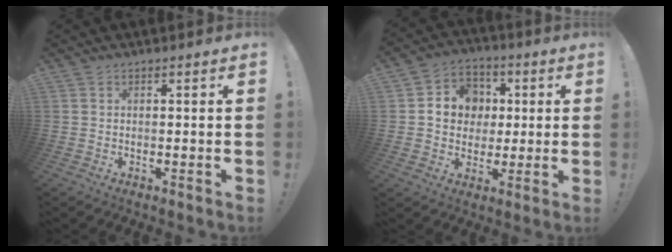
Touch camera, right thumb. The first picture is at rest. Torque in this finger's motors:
{"motor_torque": [0.72, 1.62, 0.69, -0.59, 0.31]}